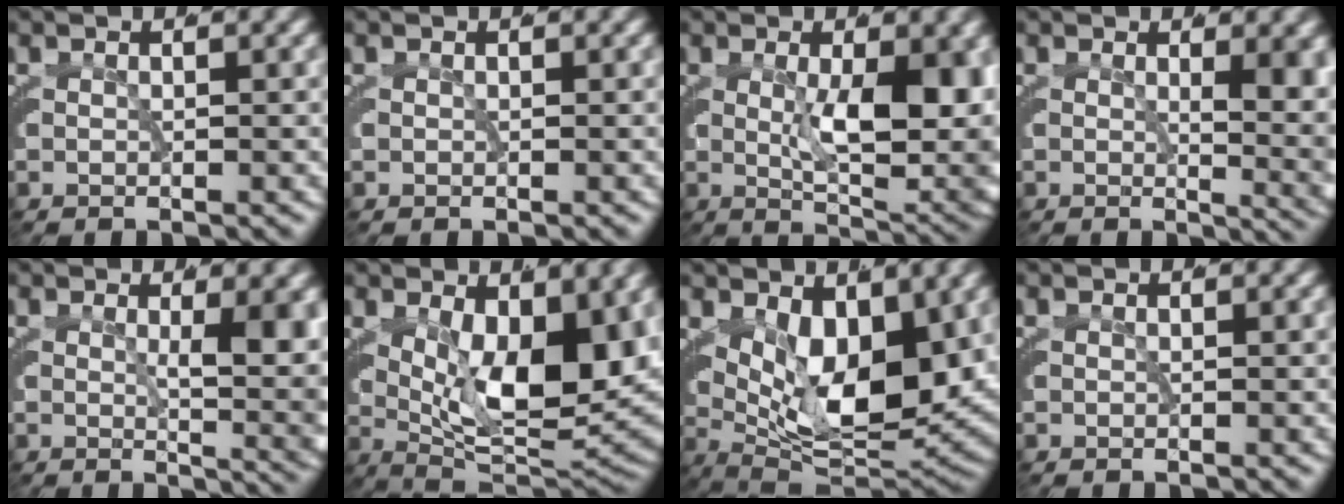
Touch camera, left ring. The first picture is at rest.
{"total": 0.7, "force": [0.3, -0.6, 0.0], "torque": [0.006, 0.002, 0.008]}
{"total": 8.2, "force": [0.1, 2.1, 7.9], "torque": [-0.095, -0.021, 0.015]}
{"total": 4.7, "force": [0.4, 0.6, 4.6], "torque": [-0.036, -0.010, 0.010]}
{"total": 5.6, "force": [0.4, 0.6, 5.6], "torque": [-0.051, -0.012, 0.012]}
{"total": 11.2, "force": [1.3, 4.7, 10.1], "torque": [-0.138, -0.018, 0.030]}
{"total": 10.9, "force": [1.2, 5.6, 9.3], "torque": [-0.142, -0.023, 0.028]}
{"total": 0.0}